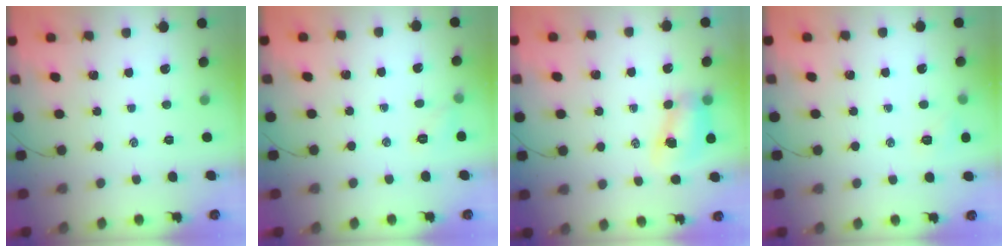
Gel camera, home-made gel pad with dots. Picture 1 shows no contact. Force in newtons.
{"total": 5.1, "press": 4.9, "slide": 1.5}
{"total": 7.8, "press": 7.7, "slide": 1.1}
{"total": 6.1, "press": 6.1, "slide": 1.1}